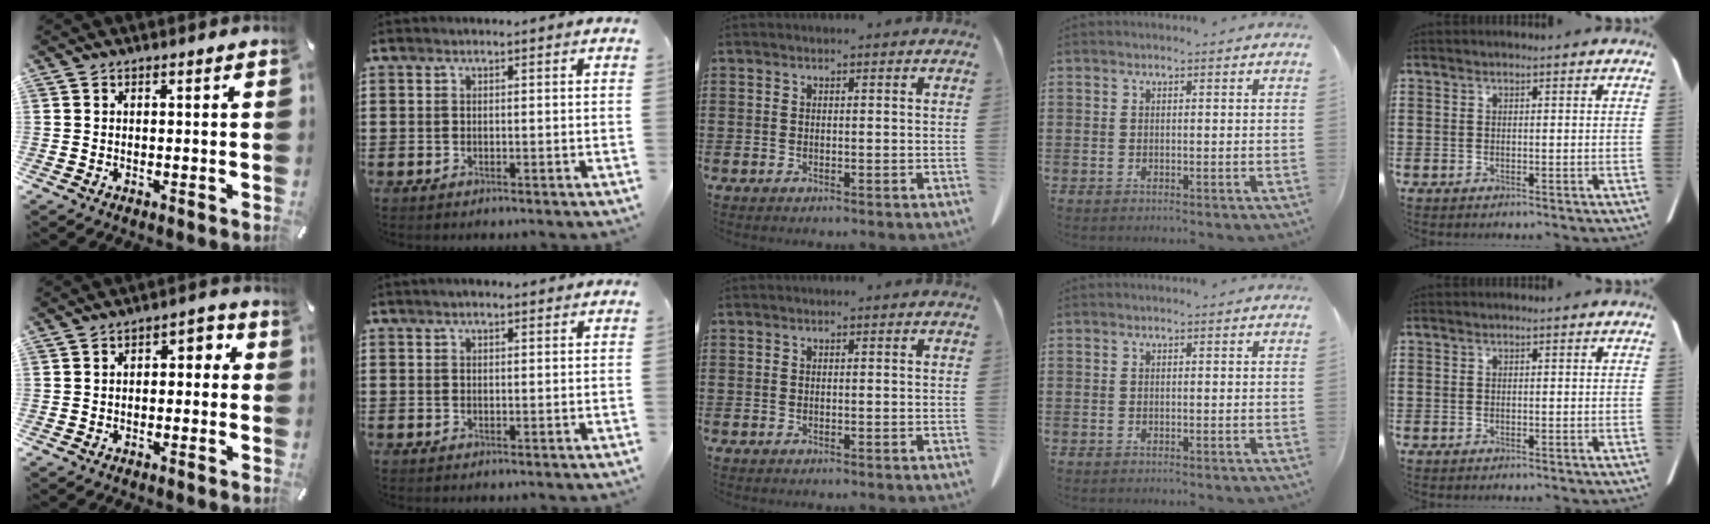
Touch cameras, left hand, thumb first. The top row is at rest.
{"thumb": {"total": 3.3, "force": [-1.9, 1.9, 1.9], "torque": [-0.034, 0.019, -0.041]}, "index": {"total": 1.6, "force": [1.3, 0.4, 0.9], "torque": [-0.018, 0.004, 0.022]}}